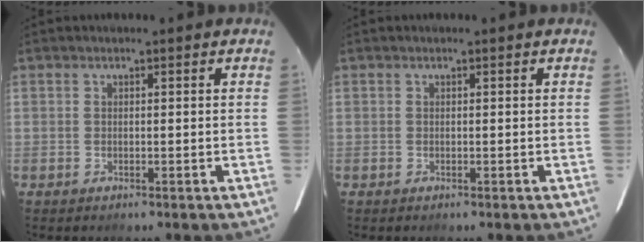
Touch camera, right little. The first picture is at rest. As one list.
[{"total": 0.0}]